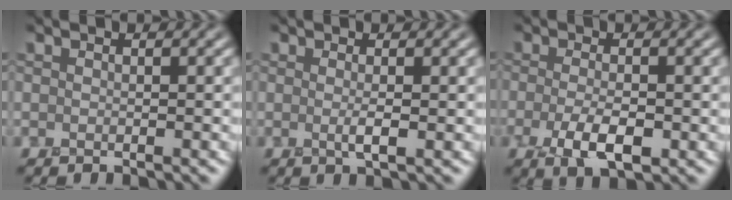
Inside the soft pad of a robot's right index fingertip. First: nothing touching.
{"total": 0.9, "force": [0.4, 0.1, 0.8], "torque": [-0.019, -0.002, 0.005]}
{"total": 3.2, "force": [-1.0, 1.4, 2.7], "torque": [-0.063, -0.003, -0.020]}